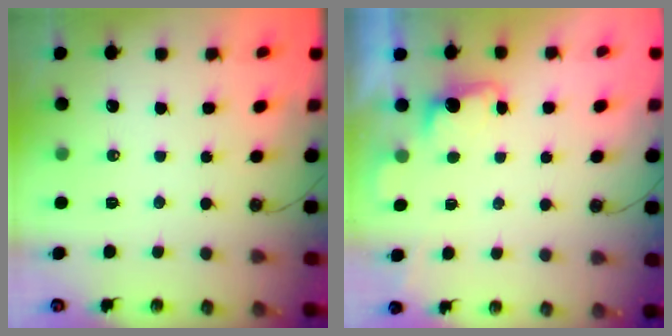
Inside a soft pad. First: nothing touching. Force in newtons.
{"total": 1.3, "press": 1.0, "slide": 0.8}